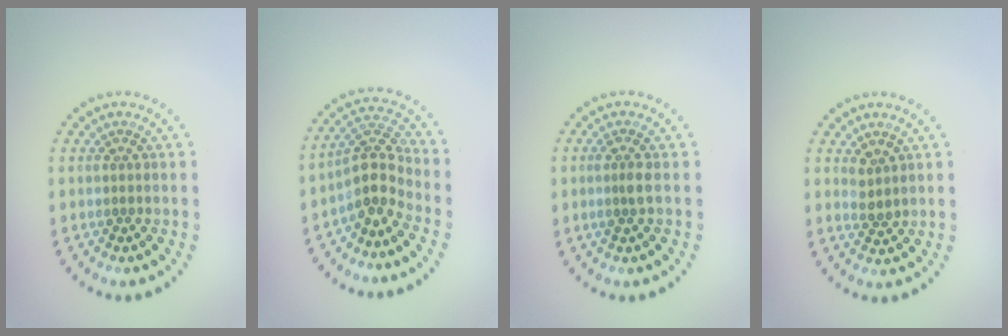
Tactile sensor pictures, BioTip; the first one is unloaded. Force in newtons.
{"total": 3.5, "press": 3.0, "slide": 1.8}
{"total": 1.5, "press": 1.3, "slide": 0.8}
{"total": 1.5, "press": 1.2, "slide": 0.9}